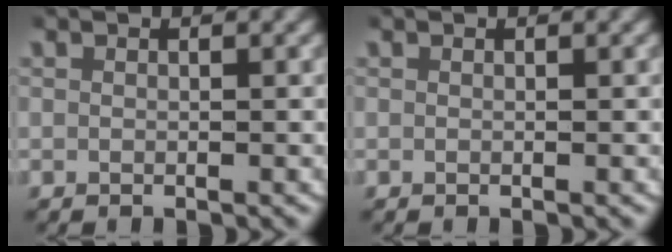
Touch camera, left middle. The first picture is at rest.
{"total": 0.0}